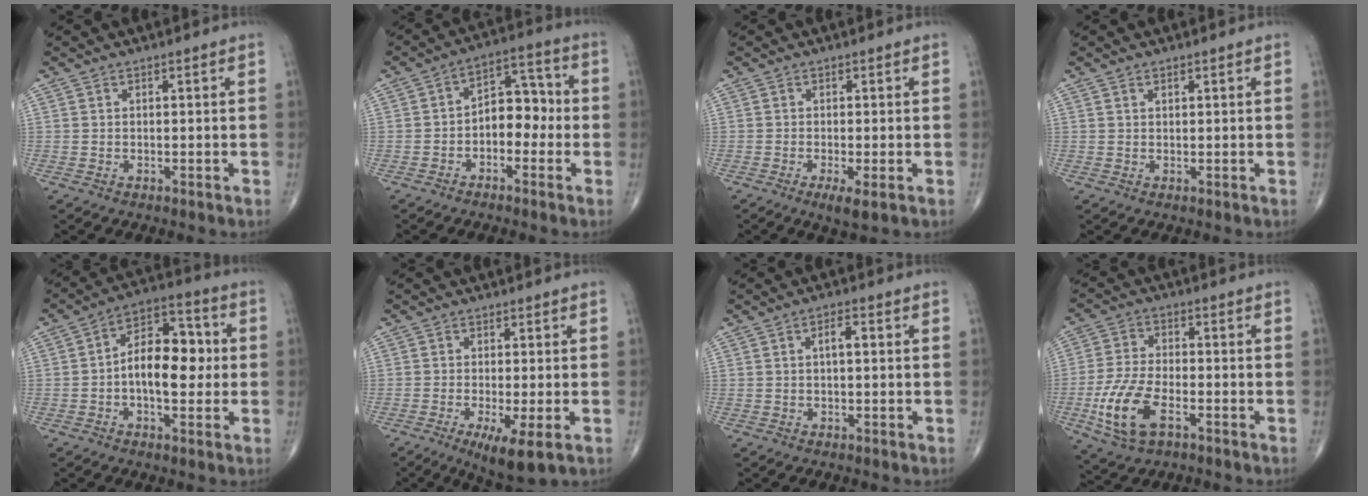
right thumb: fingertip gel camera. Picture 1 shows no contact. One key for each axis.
{"total": 8.2, "fx": -1.6, "fy": 5.4, "fz": 6.0, "tx": -0.059, "ty": 0.040, "tz": -0.040}
{"total": 3.1, "fx": -1.3, "fy": 0.6, "fz": 2.8, "tx": -0.054, "ty": -0.010, "tz": -0.024}
{"total": 0.9, "fx": 0.7, "fy": 0.3, "fz": 0.6, "tx": -0.011, "ty": -0.002, "tz": 0.014}
{"total": 12.8, "fx": -0.4, "fy": 7.0, "fz": 10.7, "tx": -0.150, "ty": 0.032, "tz": -0.016}
{"total": 7.2, "fx": -2.8, "fy": 1.5, "fz": 6.5, "tx": -0.112, "ty": -0.020, "tz": -0.045}
{"total": 2.7, "fx": 0.4, "fy": 1.0, "fz": 2.5, "tx": -0.041, "ty": 0.008, "tz": 0.004}
{"total": 11.5, "fx": -4.4, "fy": 5.6, "fz": 9.1, "tx": -0.197, "ty": 0.010, "tz": -0.081}